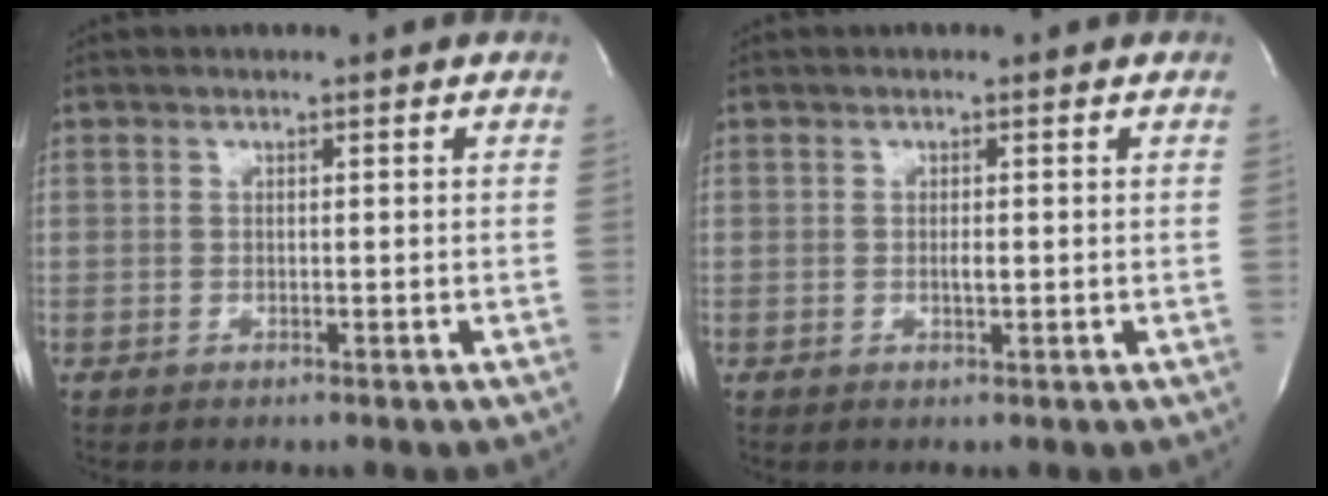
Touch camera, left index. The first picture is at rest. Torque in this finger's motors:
{"motor_torque": [0.24, 0.07, 0.02, 0.00]}